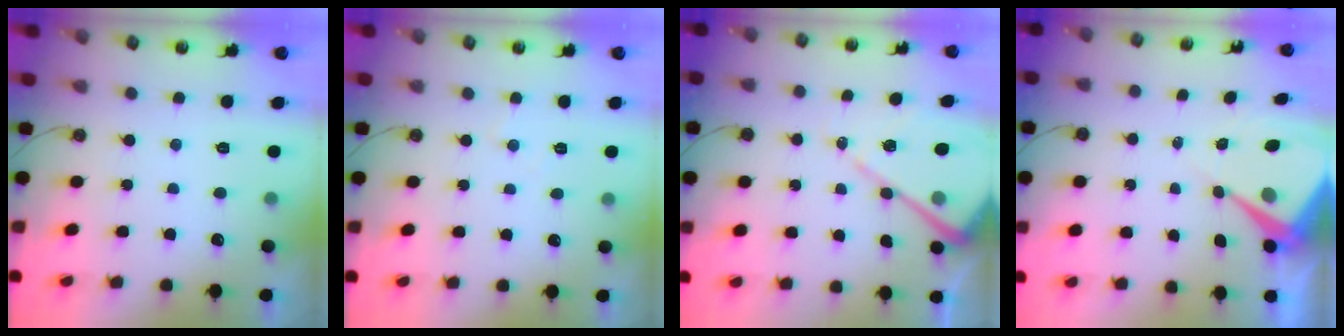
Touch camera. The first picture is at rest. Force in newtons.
{"total": 4.3, "press": 4.3, "slide": 0.7}
{"total": 13.0, "press": 12.9, "slide": 1.2}
{"total": 9.1, "press": 9.0, "slide": 0.8}